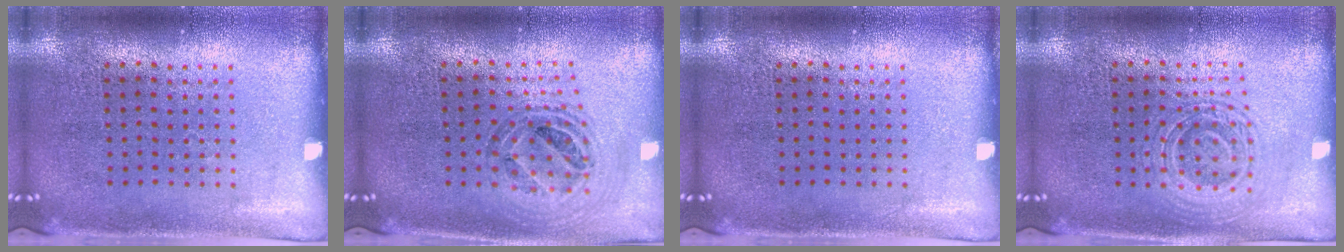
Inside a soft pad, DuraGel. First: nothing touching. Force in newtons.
{"total": 0.9, "press": 0.9, "slide": 0.0}
{"total": 0.0}
{"total": 2.9, "press": 2.8, "slide": 0.6}